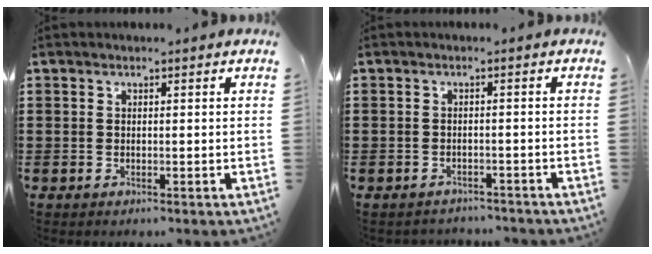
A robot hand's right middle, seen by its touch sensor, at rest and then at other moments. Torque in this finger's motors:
{"motor_torque": [0.02, -0.02, 0.00, 0.01]}